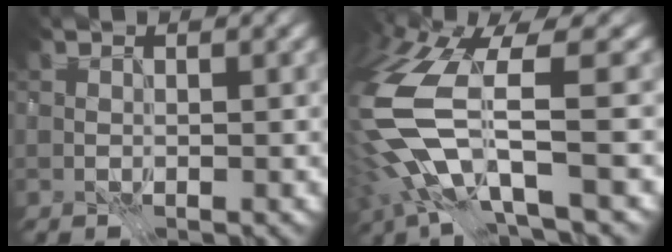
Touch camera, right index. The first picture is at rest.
{"total": 10.0, "force": [-3.5, 3.8, 8.5], "torque": [-0.204, -0.013, -0.077]}